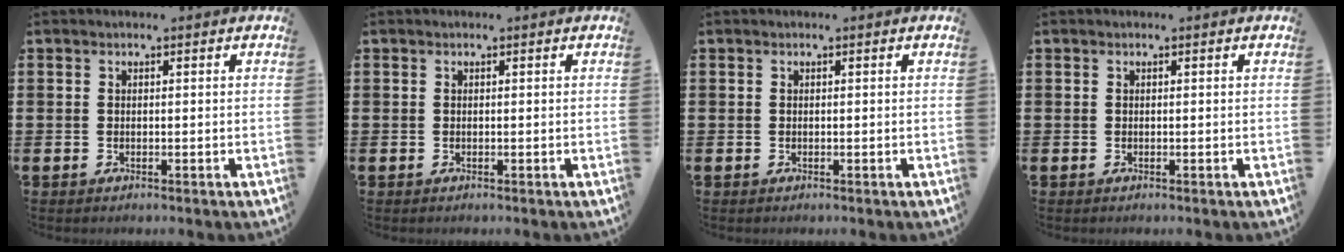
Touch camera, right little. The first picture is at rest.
{"total": 0.0}
{"total": 0.0}
{"total": 0.0}